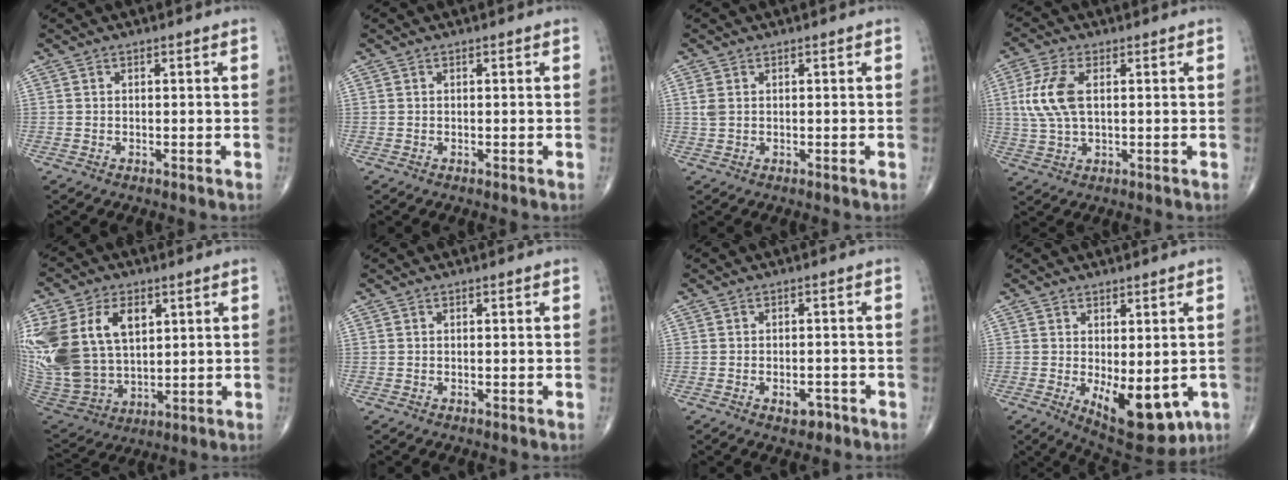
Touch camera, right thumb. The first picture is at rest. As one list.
[{"total": 0.0}, {"total": 1.9, "force": [0.5, 1.3, 1.4], "torque": [-0.041, 0.005, 0.013]}, {"total": 8.8, "force": [1.5, 4.6, 7.4], "torque": [-0.173, 0.003, 0.031]}, {"total": 25.7, "force": [7.3, 17.4, 17.6], "torque": [-0.404, 0.012, 0.159]}, {"total": 0.0}, {"total": 3.0, "force": [-1.6, 1.8, 1.8], "torque": [-0.017, 0.012, -0.018]}, {"total": 12.8, "force": [-3.2, 6.1, 10.8], "torque": [-0.128, -0.018, -0.024]}]